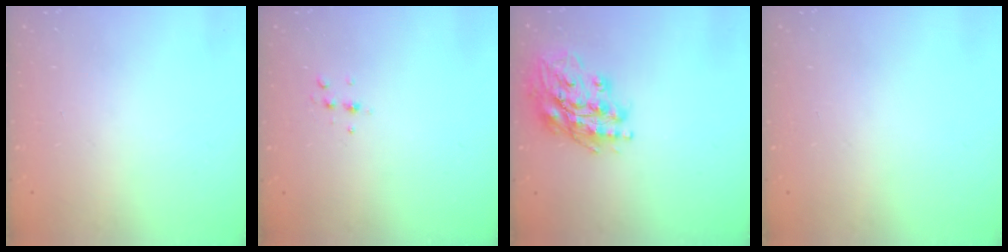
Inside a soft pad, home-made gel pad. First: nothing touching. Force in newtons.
{"total": 4.0, "press": 3.9, "slide": 0.9}
{"total": 17.6, "press": 17.4, "slide": 2.6}
{"total": 0.0}